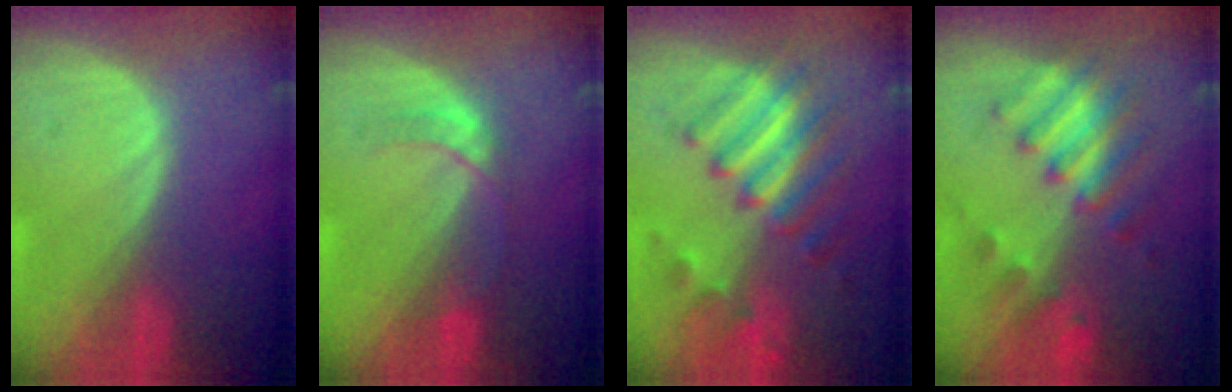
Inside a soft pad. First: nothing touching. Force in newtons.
{"total": 3.0, "press": 3.0, "slide": 0.3}
{"total": 8.7, "press": 8.3, "slide": 2.4}
{"total": 7.4, "press": 7.3, "slide": 1.1}